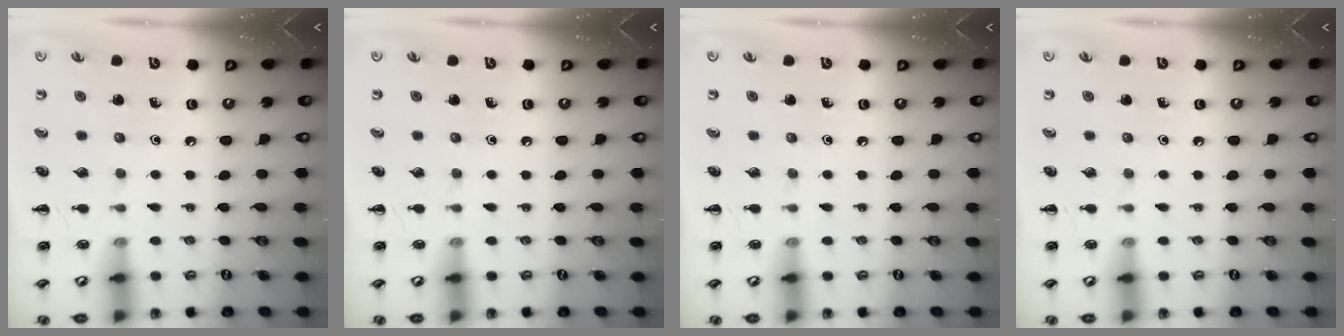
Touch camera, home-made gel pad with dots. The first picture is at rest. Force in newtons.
{"total": 0.0}
{"total": 0.0}
{"total": 0.0}